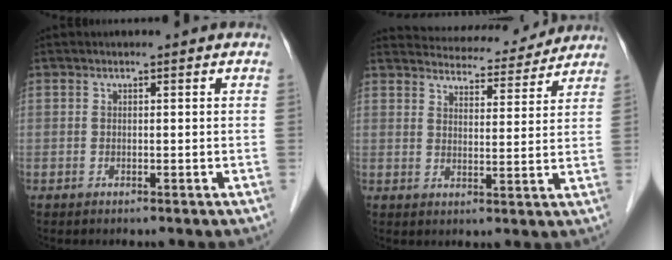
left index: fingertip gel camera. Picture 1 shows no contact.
{"total": 14.2, "force": [13.6, 2.9, 2.8], "torque": [-0.030, 0.011, 0.173]}